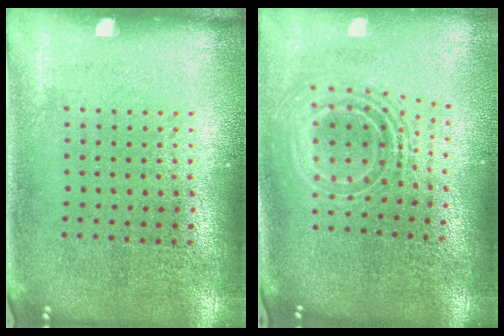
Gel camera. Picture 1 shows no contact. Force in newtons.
{"total": 2.2, "press": 1.6, "slide": 1.5}